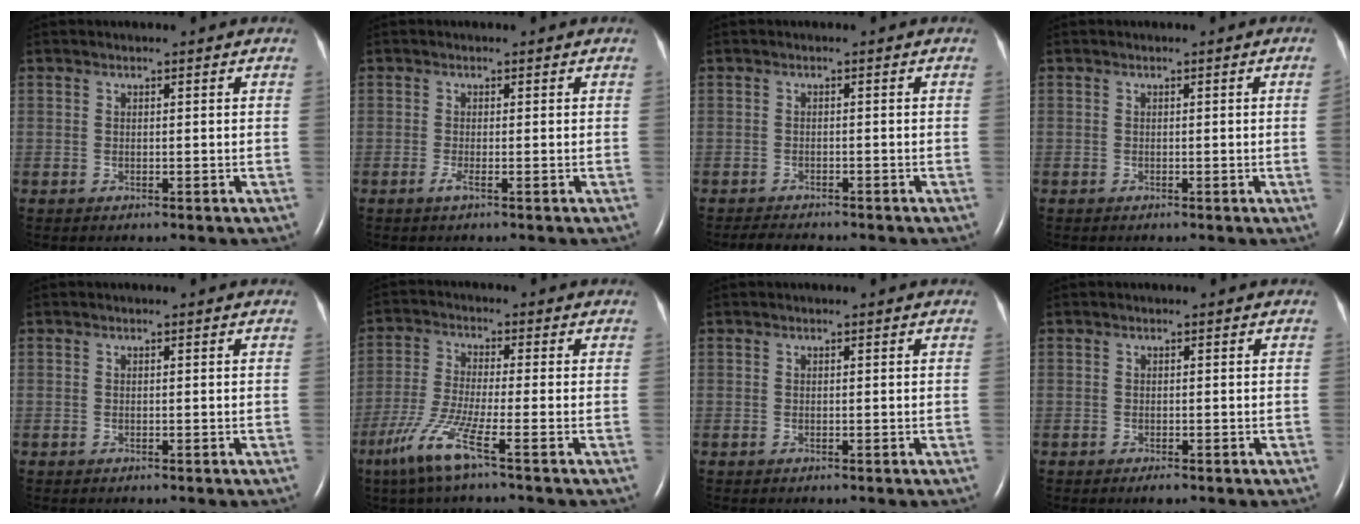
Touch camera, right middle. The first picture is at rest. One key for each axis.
{"total": 0.9, "fx": -0.5, "fy": -0.2, "fz": 0.8, "tx": -0.016, "ty": -0.002, "tz": -0.010}
{"total": 3.0, "fx": -2.8, "fy": 0.5, "fz": 1.0, "tx": -0.021, "ty": -0.012, "tz": -0.042}
{"total": 1.6, "fx": -0.2, "fy": -0.7, "fz": 1.4, "tx": -0.016, "ty": 0.000, "tz": -0.002}
{"total": 0.0}
{"total": 7.5, "fx": -4.3, "fy": -0.6, "fz": 6.2, "tx": -0.133, "ty": -0.022, "tz": -0.091}
{"total": 0.0}
{"total": 1.0, "fx": -0.7, "fy": 0.2, "fz": 0.7, "tx": -0.012, "ty": -0.003, "tz": -0.008}